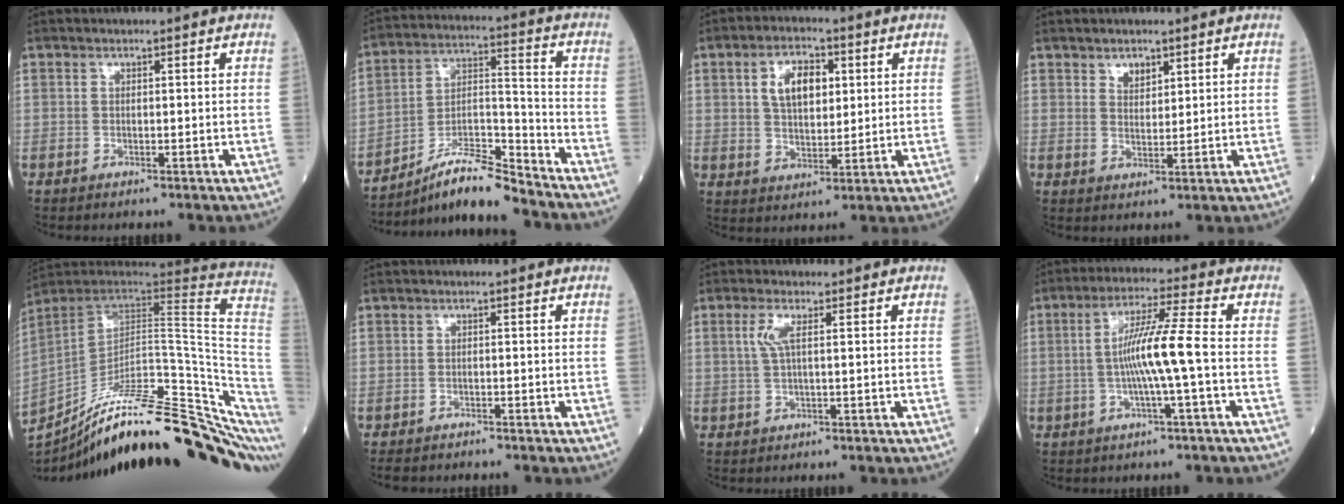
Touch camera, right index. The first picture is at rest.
{"total": 7.6, "force": [-7.1, -0.1, 2.6], "torque": [-0.049, 0.001, -0.127]}
{"total": 7.6, "force": [2.3, 4.1, 6.1], "torque": [-0.112, 0.014, 0.044]}
{"total": 2.5, "force": [1.8, 1.4, 1.2], "torque": [-0.022, -0.003, 0.035]}
{"total": 33.3, "force": [-23.5, 7.2, 22.5], "torque": [-0.263, -0.008, -0.334]}
{"total": 3.0, "force": [-2.7, 1.0, 0.8], "torque": [-0.011, -0.004, -0.038]}
{"total": 2.7, "force": [0.7, 0.4, 2.6], "torque": [-0.065, 0.008, 0.016]}
{"total": 8.5, "force": [-1.0, -0.9, 8.4], "torque": [-0.156, 0.010, -0.021]}